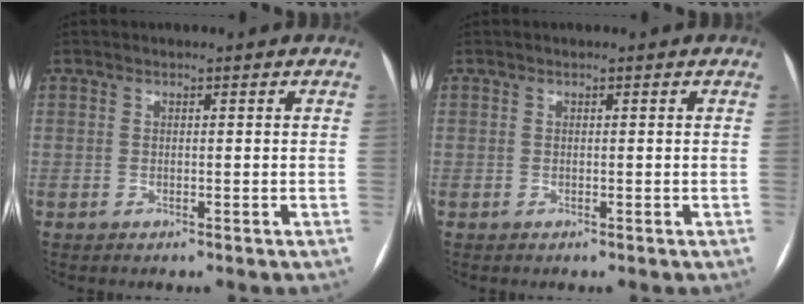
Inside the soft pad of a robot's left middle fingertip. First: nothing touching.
{"total": 0.0}